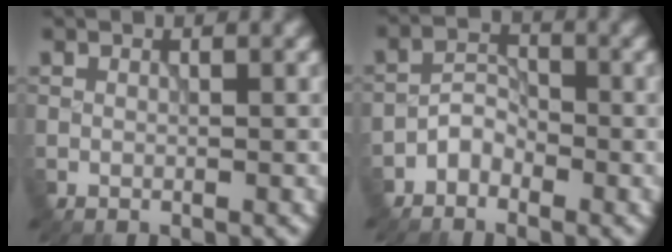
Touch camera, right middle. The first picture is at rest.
{"total": 2.1, "force": [-1.6, 1.2, 0.6], "torque": [-0.006, 0.011, -0.035]}